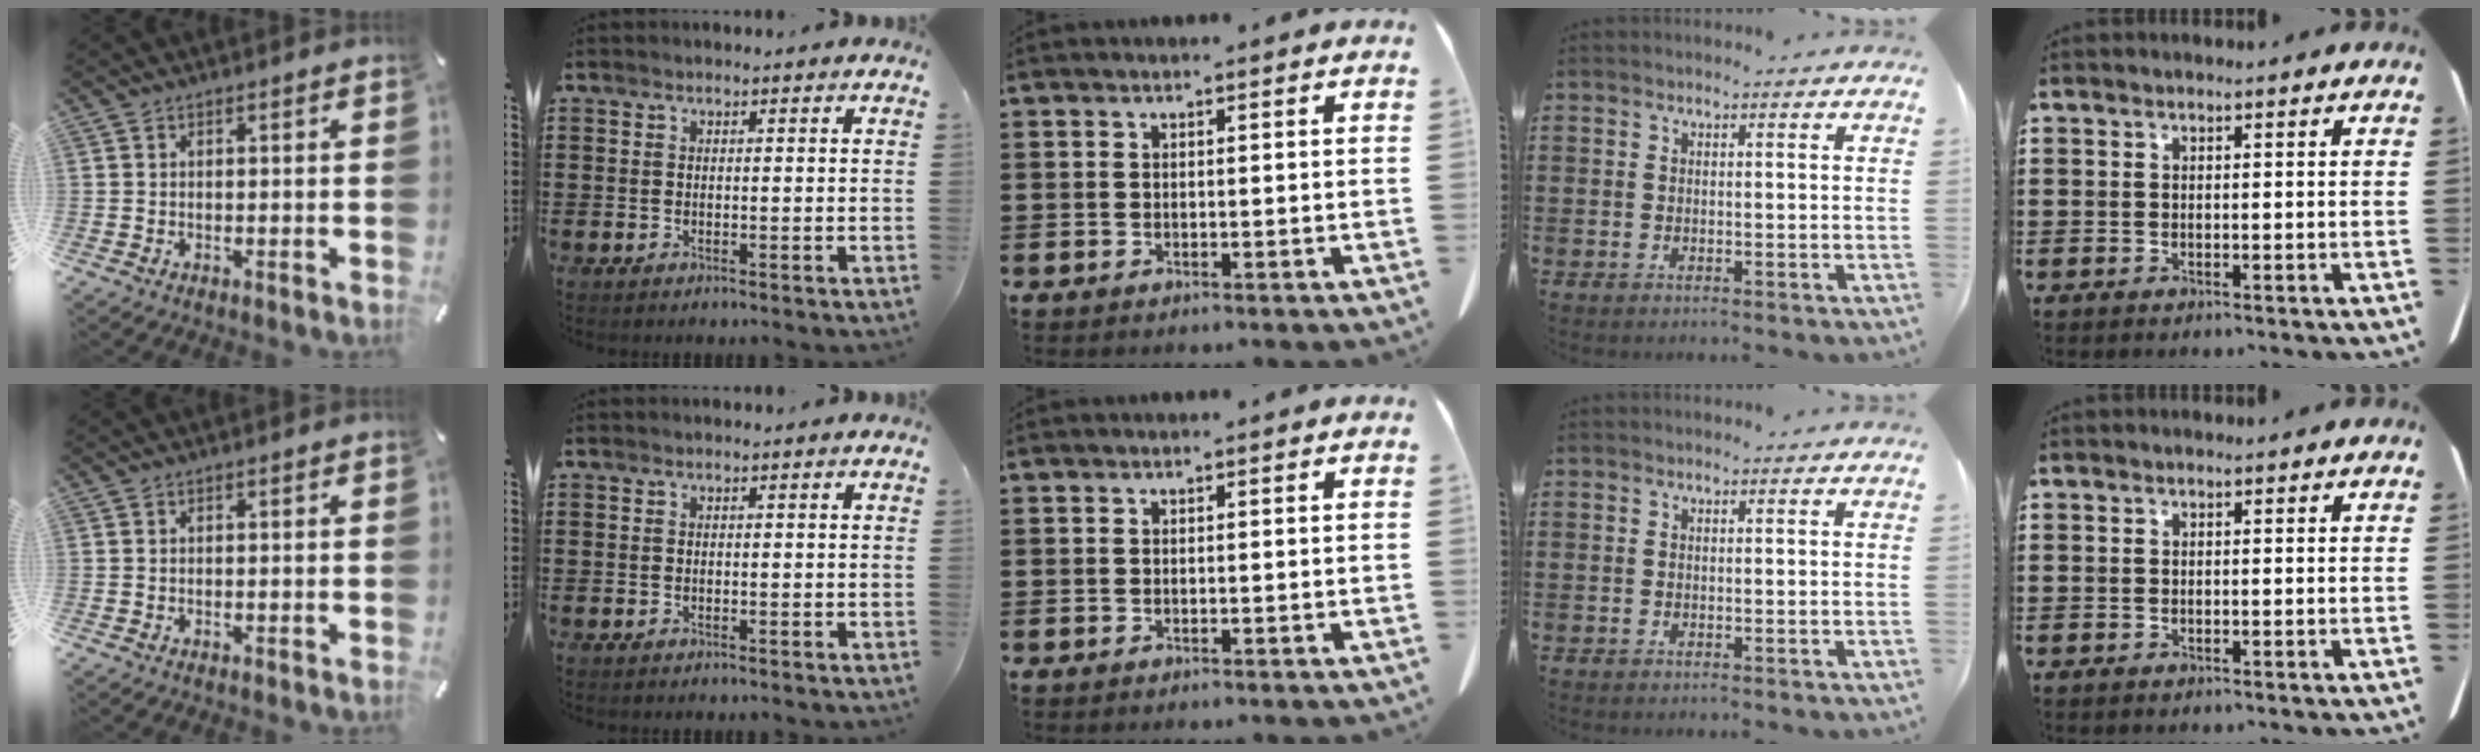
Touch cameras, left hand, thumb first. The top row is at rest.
{}